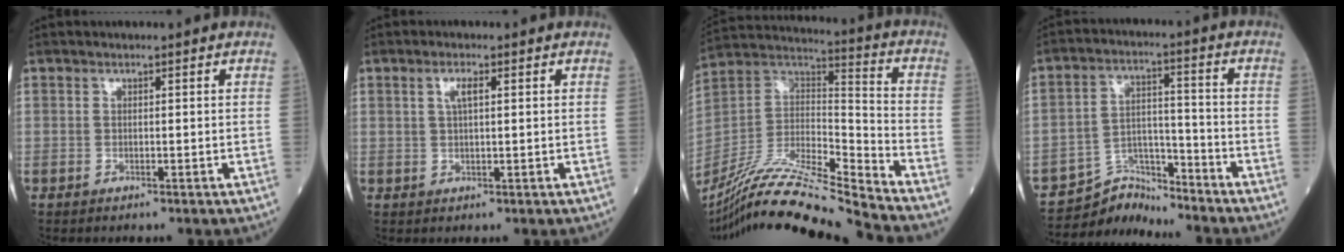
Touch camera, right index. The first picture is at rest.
{"total": 2.3, "force": [0.9, 0.5, 2.1], "torque": [-0.044, 0.003, 0.017]}
{"total": 20.2, "force": [-18.3, -1.1, 8.5], "torque": [-0.181, 0.009, -0.336]}
{"total": 6.7, "force": [-6.5, 0.7, -1.3], "torque": [0.016, 0.026, -0.113]}